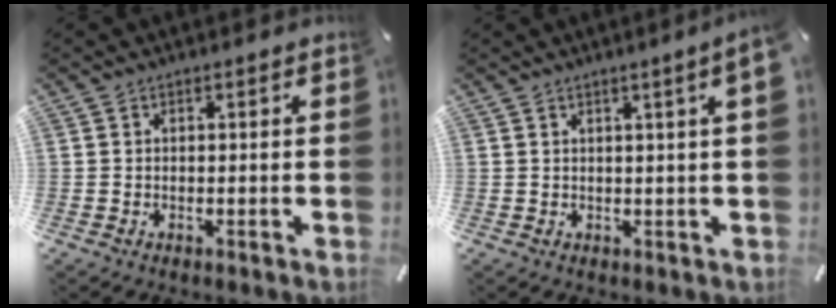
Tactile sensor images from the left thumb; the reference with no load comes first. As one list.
[{"total": 3.8, "force": [1.4, -0.1, 3.6], "torque": [-0.066, -0.003, 0.022]}]